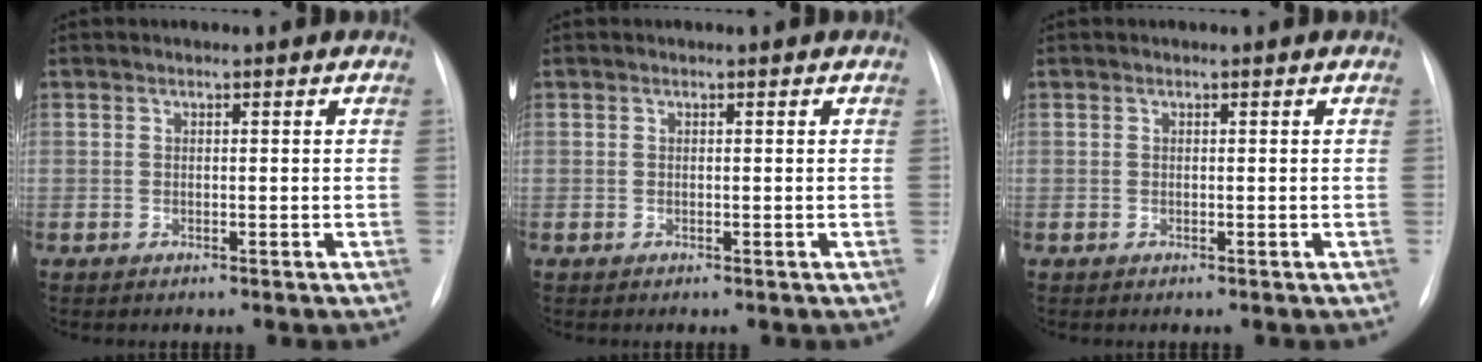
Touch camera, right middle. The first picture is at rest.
{"total": 0.0}
{"total": 0.0}